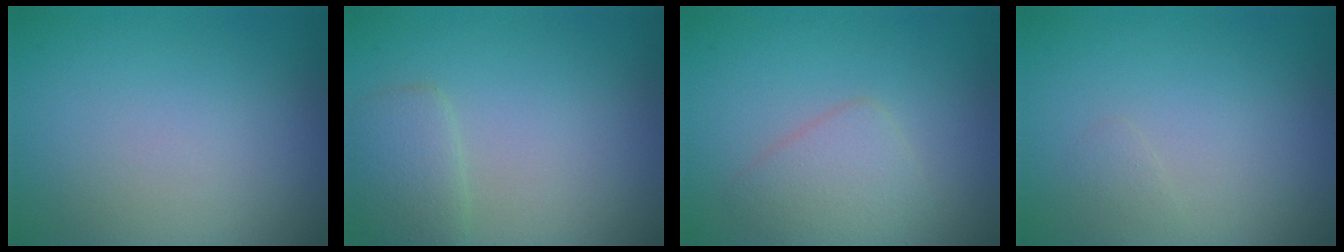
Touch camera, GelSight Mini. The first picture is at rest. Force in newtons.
{"total": 2.1, "press": 2.1, "slide": 0.1}
{"total": 2.5, "press": 2.5, "slide": 0.2}
{"total": 0.5, "press": 0.5, "slide": 0.0}